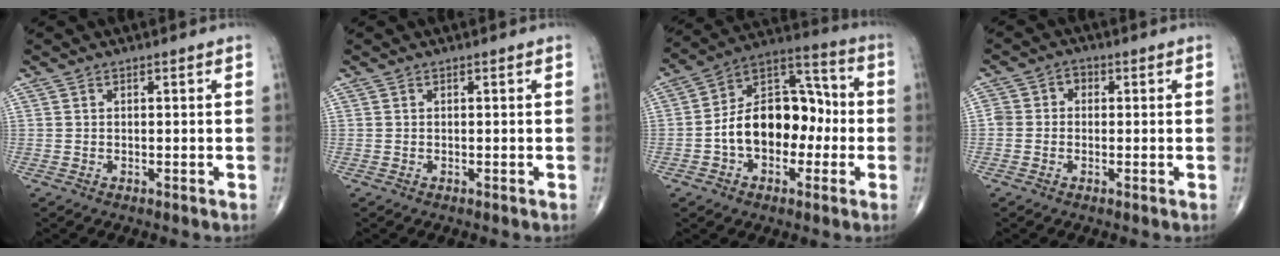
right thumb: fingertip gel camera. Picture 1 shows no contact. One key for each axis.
{"total": 0.0}
{"total": 16.6, "fx": -2.4, "fy": 10.9, "fz": 12.3, "tx": -0.168, "ty": 0.052, "tz": -0.045}
{"total": 3.5, "fx": -0.1, "fy": 3.1, "fz": 1.6, "tx": -0.012, "ty": 0.019, "tz": -0.007}